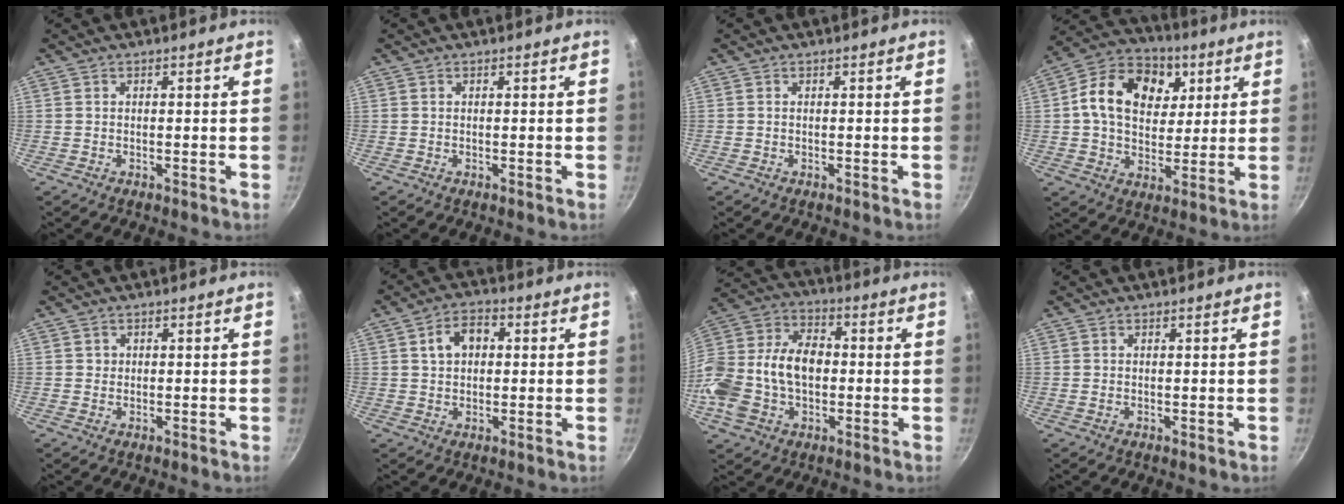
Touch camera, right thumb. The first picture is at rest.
{"total": 0.0}
{"total": 0.0}
{"total": 17.0, "force": [4.7, 12.6, 10.4], "torque": [-0.150, 0.004, 0.065]}
{"total": 0.8, "force": [0.2, 0.8, 0.1], "torque": [0.008, 0.002, 0.002]}
{"total": 6.5, "force": [1.4, 4.6, 4.4], "torque": [-0.050, 0.013, 0.018]}
{"total": 18.7, "force": [-2.1, 13.2, 13.1], "torque": [-0.248, 0.048, -0.044]}
{"total": 0.0}